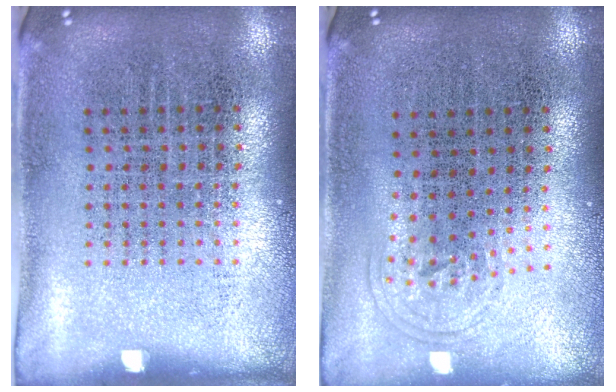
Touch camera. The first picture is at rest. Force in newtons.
{"total": 0.9, "press": 0.6, "slide": 0.6}